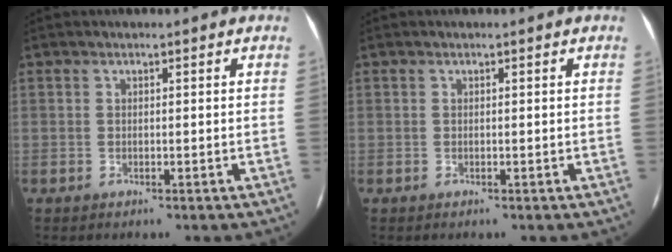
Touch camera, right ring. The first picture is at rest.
{"total": 0.0}